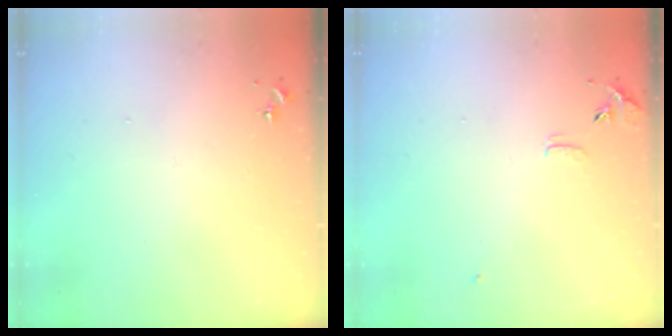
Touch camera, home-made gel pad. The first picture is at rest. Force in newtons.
{"total": 6.9, "press": 6.9, "slide": 0.6}